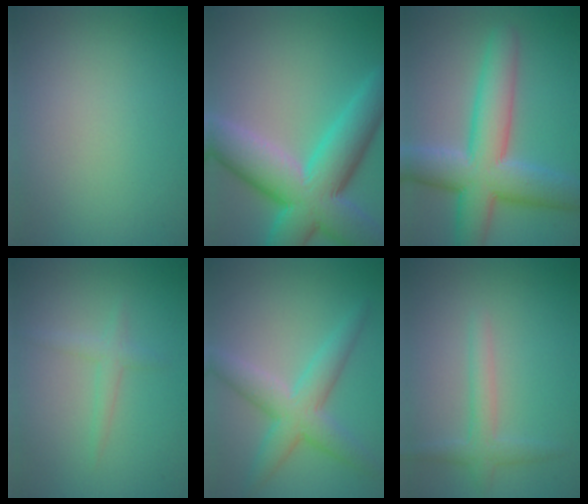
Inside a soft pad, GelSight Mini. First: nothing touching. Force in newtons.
{"total": 11.9, "press": 11.8, "slide": 0.7}
{"total": 9.6, "press": 9.6, "slide": 0.6}
{"total": 1.6, "press": 1.6, "slide": 0.0}
{"total": 5.2, "press": 5.2, "slide": 0.2}
{"total": 2.4, "press": 2.4, "slide": 0.1}